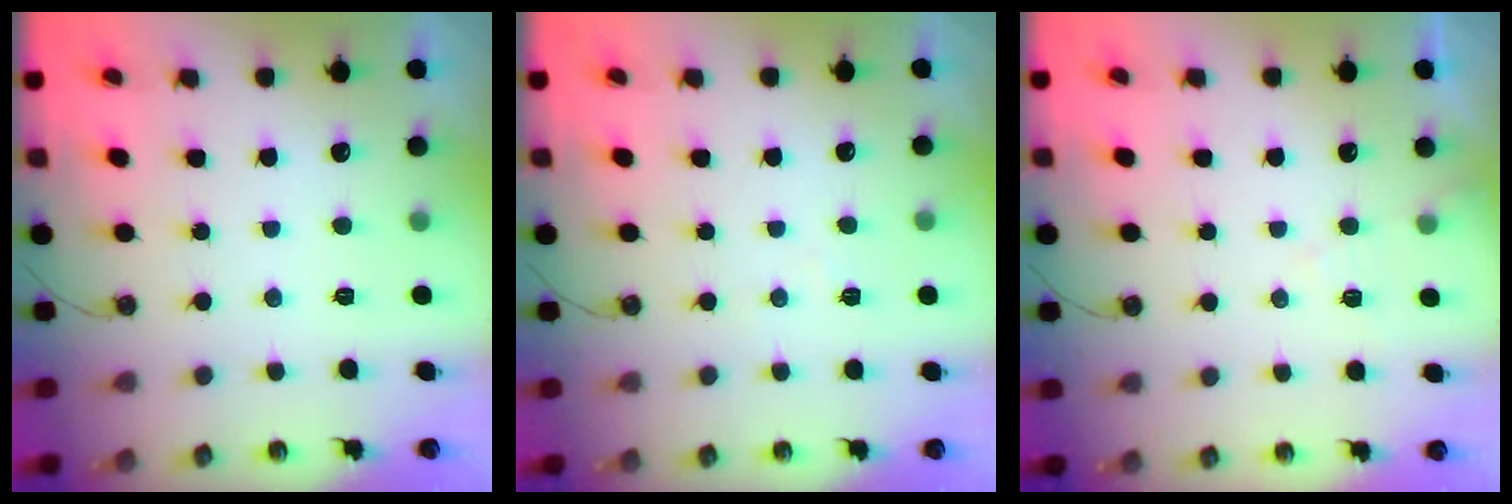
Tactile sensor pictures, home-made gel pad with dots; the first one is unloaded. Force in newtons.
{"total": 3.9, "press": 3.9, "slide": 0.6}
{"total": 6.4, "press": 6.3, "slide": 0.8}